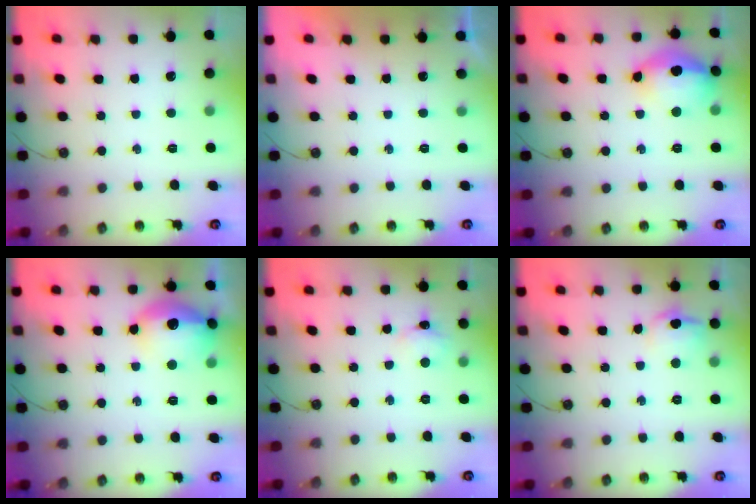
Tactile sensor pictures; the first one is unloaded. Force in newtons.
{"total": 0.0}
{"total": 21.9, "press": 18.2, "slide": 12.1}
{"total": 16.0, "press": 15.9, "slide": 1.3}
{"total": 5.3, "press": 5.3, "slide": 0.8}
{"total": 8.0, "press": 7.9, "slide": 1.4}